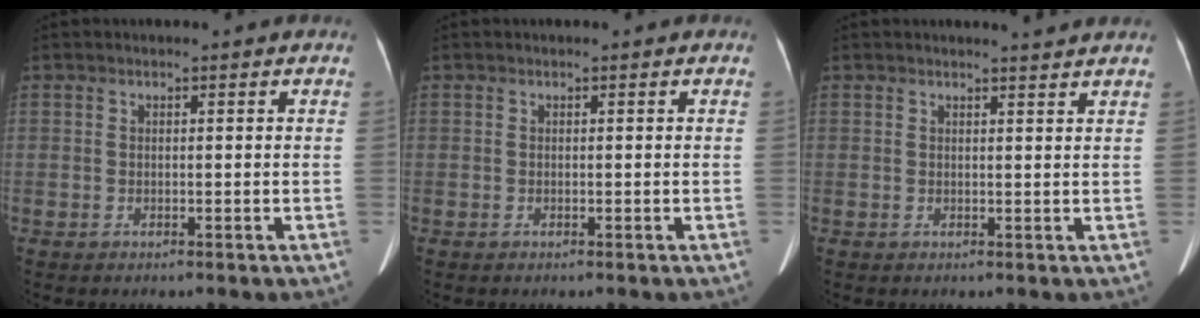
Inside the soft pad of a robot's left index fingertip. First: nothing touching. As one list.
[{"total": 0.0}, {"total": 1.9, "force": [1.8, -0.5, 0.3], "torque": [-0.014, -0.009, 0.023]}]